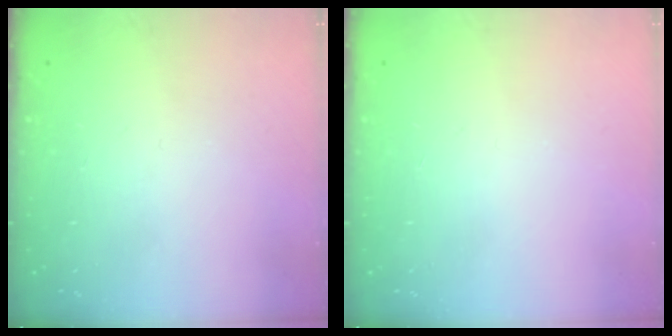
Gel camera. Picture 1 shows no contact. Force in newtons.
{"total": 0.0}